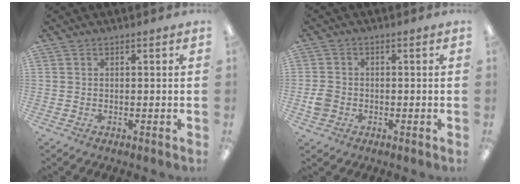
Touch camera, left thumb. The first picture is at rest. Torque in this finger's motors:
{"motor_torque": [-0.03, 0.11, 0.11, -0.17, 0.02]}